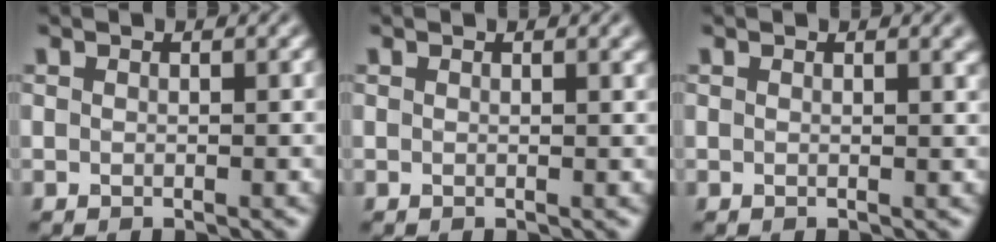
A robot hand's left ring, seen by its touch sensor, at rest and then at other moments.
{"total": 1.2, "force": [0.7, 0.4, 0.9], "torque": [-0.005, 0.005, 0.008]}
{"total": 1.3, "force": [0.8, 0.5, 1.0], "torque": [-0.004, 0.004, 0.009]}